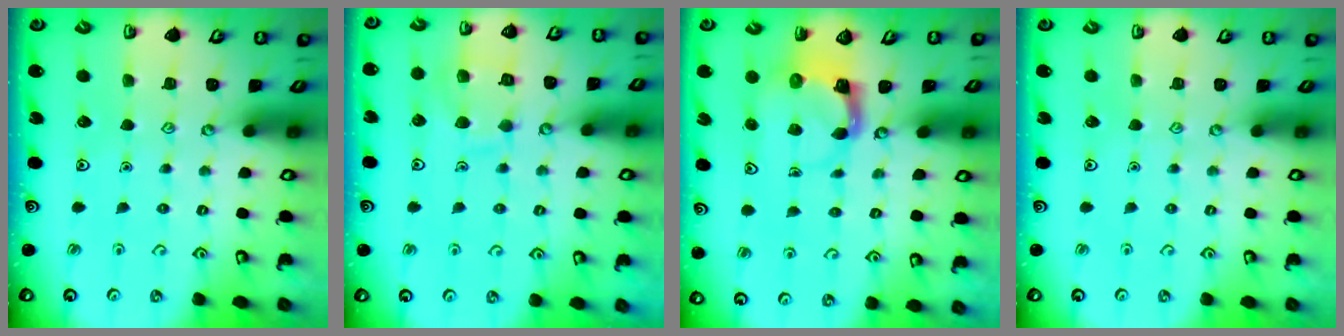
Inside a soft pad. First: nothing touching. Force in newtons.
{"total": 9.7, "press": 9.7, "slide": 0.9}
{"total": 3.8, "press": 3.7, "slide": 0.7}
{"total": 0.0}